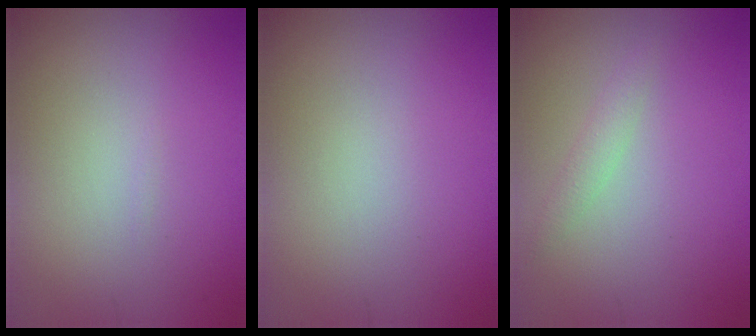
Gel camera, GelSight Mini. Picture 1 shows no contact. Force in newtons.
{"total": 0.0}
{"total": 1.2, "press": 1.2, "slide": 0.0}